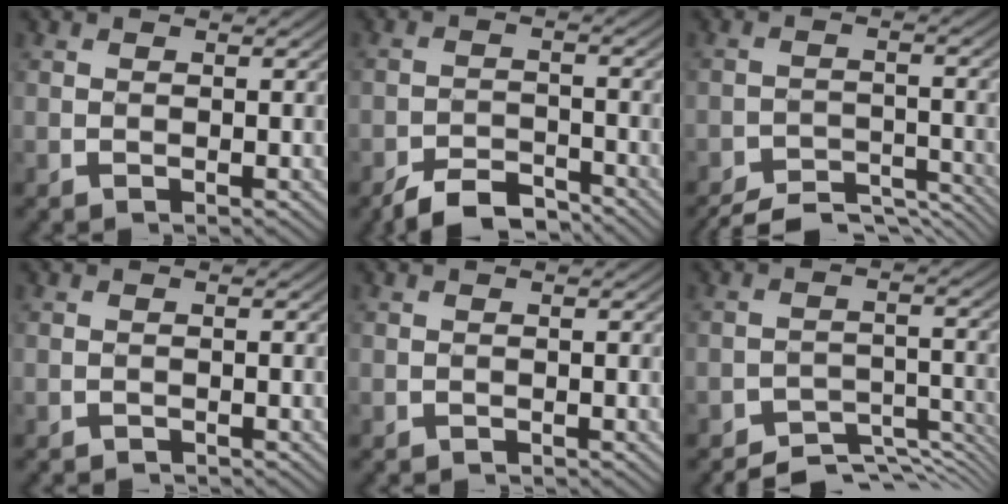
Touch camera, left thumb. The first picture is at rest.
{"total": 5.8, "force": [-4.9, 1.8, 2.5], "torque": [-0.038, -0.003, -0.089]}
{"total": 9.3, "force": [-8.7, 1.8, 2.7], "torque": [-0.046, -0.003, -0.129]}
{"total": 0.9, "force": [-0.9, 0.1, 0.0], "torque": [0.001, -0.001, -0.018]}
{"total": 0.6, "force": [-0.6, 0.0, 0.0], "torque": [0.002, 0.000, -0.012]}
{"total": 7.2, "force": [-6.6, 1.9, 2.4], "torque": [-0.036, 0.001, -0.103]}